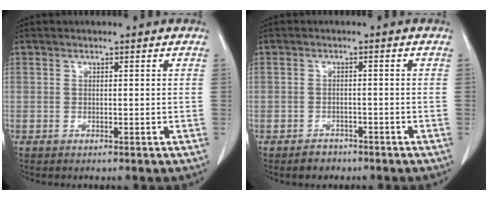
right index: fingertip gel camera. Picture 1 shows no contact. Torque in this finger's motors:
{"motor_torque": [-1.34, 0.00, -0.45, -0.21]}